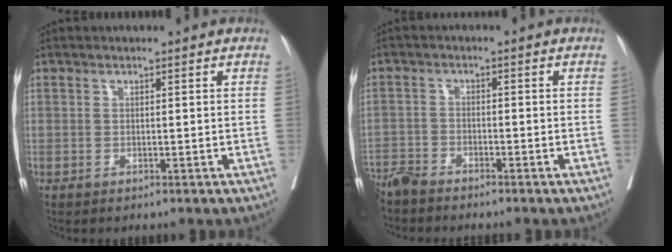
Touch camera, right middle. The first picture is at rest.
{"total": 4.3, "force": [-4.1, 0.5, 1.1], "torque": [-0.012, -0.013, -0.080]}